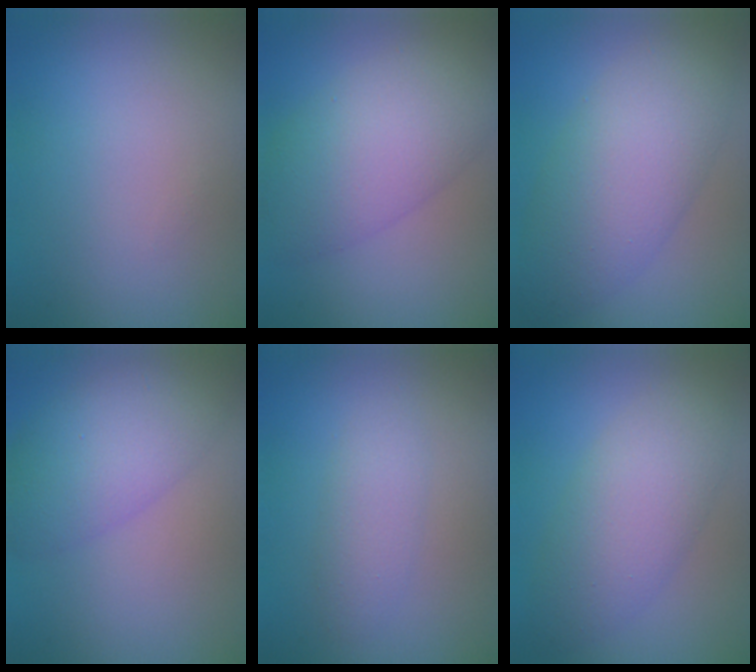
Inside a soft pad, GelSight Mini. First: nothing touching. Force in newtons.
{"total": 7.6, "press": 7.6, "slide": 0.1}
{"total": 7.5, "press": 7.5, "slide": 0.2}
{"total": 5.2, "press": 5.2, "slide": 0.3}
{"total": 2.2, "press": 2.2, "slide": 0.2}
{"total": 5.5, "press": 5.5, "slide": 0.1}